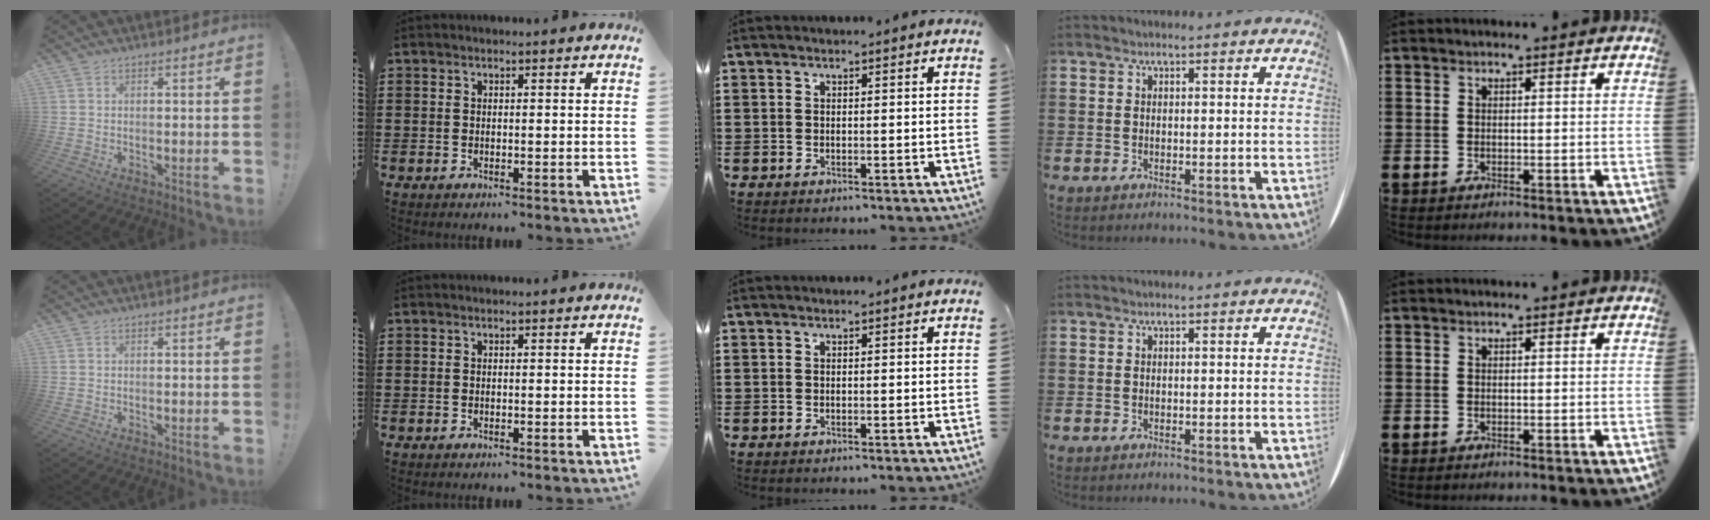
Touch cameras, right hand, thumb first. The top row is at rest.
{}